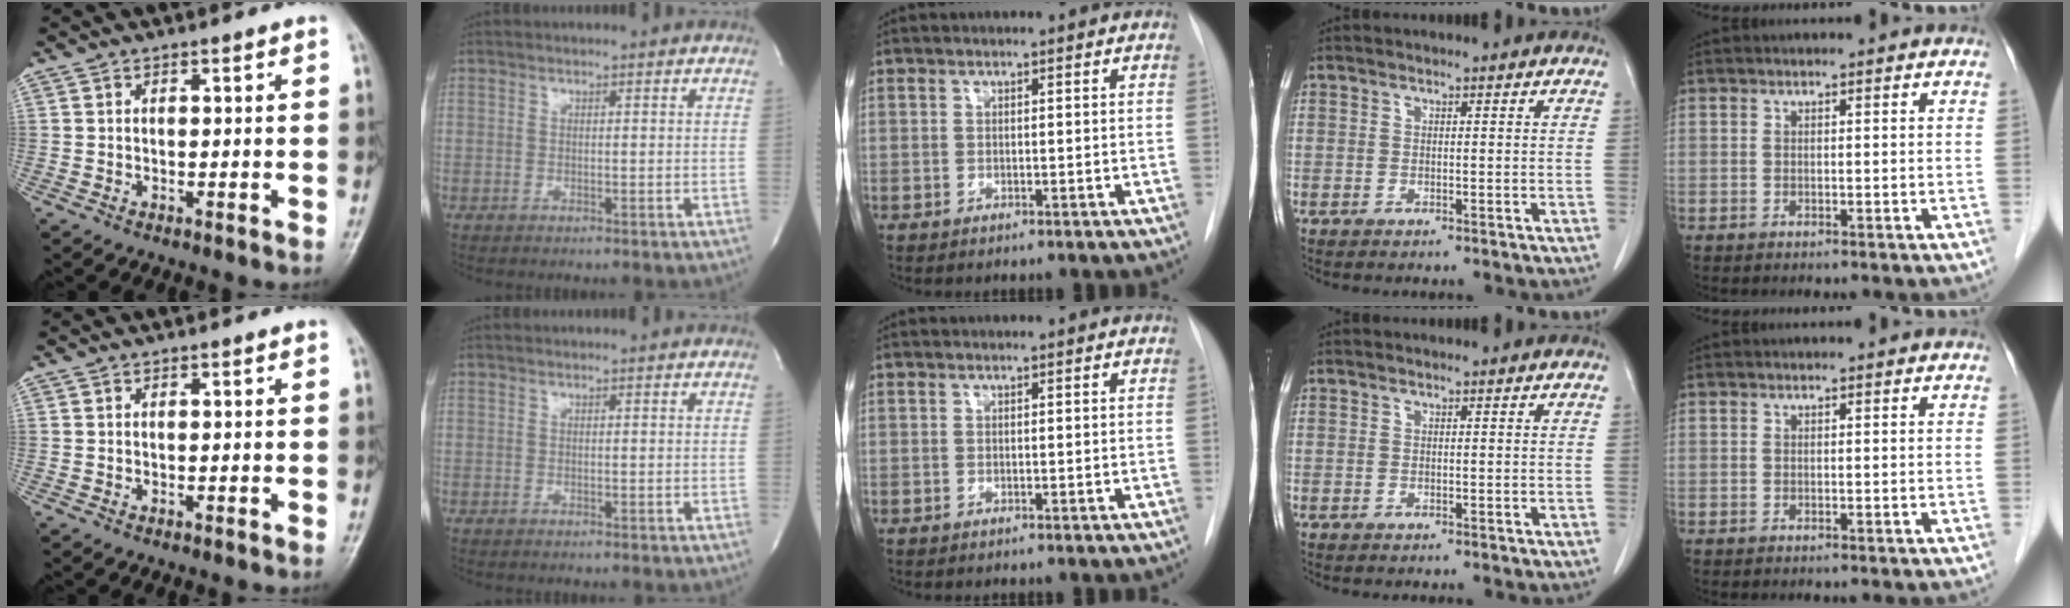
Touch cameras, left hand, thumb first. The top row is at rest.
{}